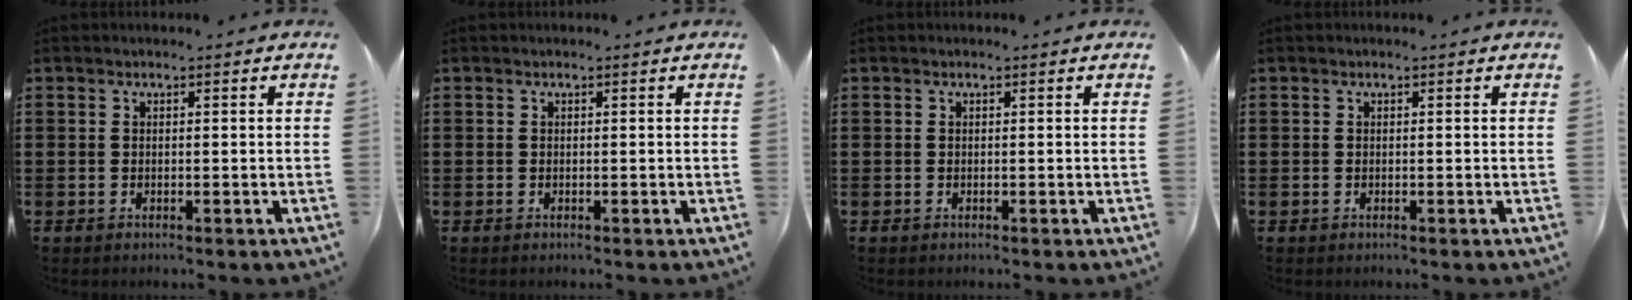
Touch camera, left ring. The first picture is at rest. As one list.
[{"total": 0.0}, {"total": 0.0}, {"total": 0.0}]